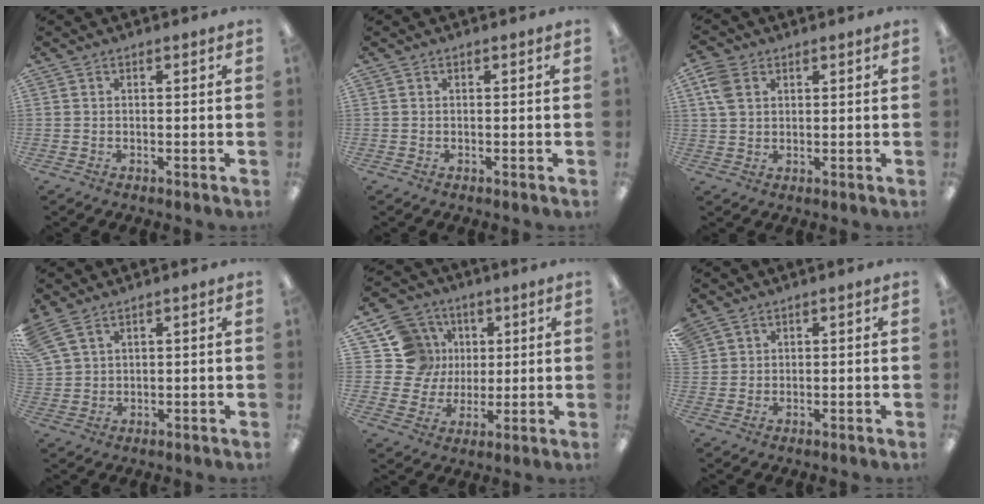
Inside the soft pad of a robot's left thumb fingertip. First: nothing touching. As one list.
[{"total": 0.0}, {"total": 5.8, "force": [2.5, 4.0, 3.3], "torque": [-0.080, 0.005, 0.050]}, {"total": 5.5, "force": [4.3, 2.6, 2.2], "torque": [-0.056, -0.012, 0.084]}, {"total": 13.8, "force": [4.3, 12.7, 3.5], "torque": [-0.062, -0.013, 0.095]}, {"total": 2.6, "force": [2.0, 1.7, 0.1], "torque": [-0.007, -0.002, 0.040]}]